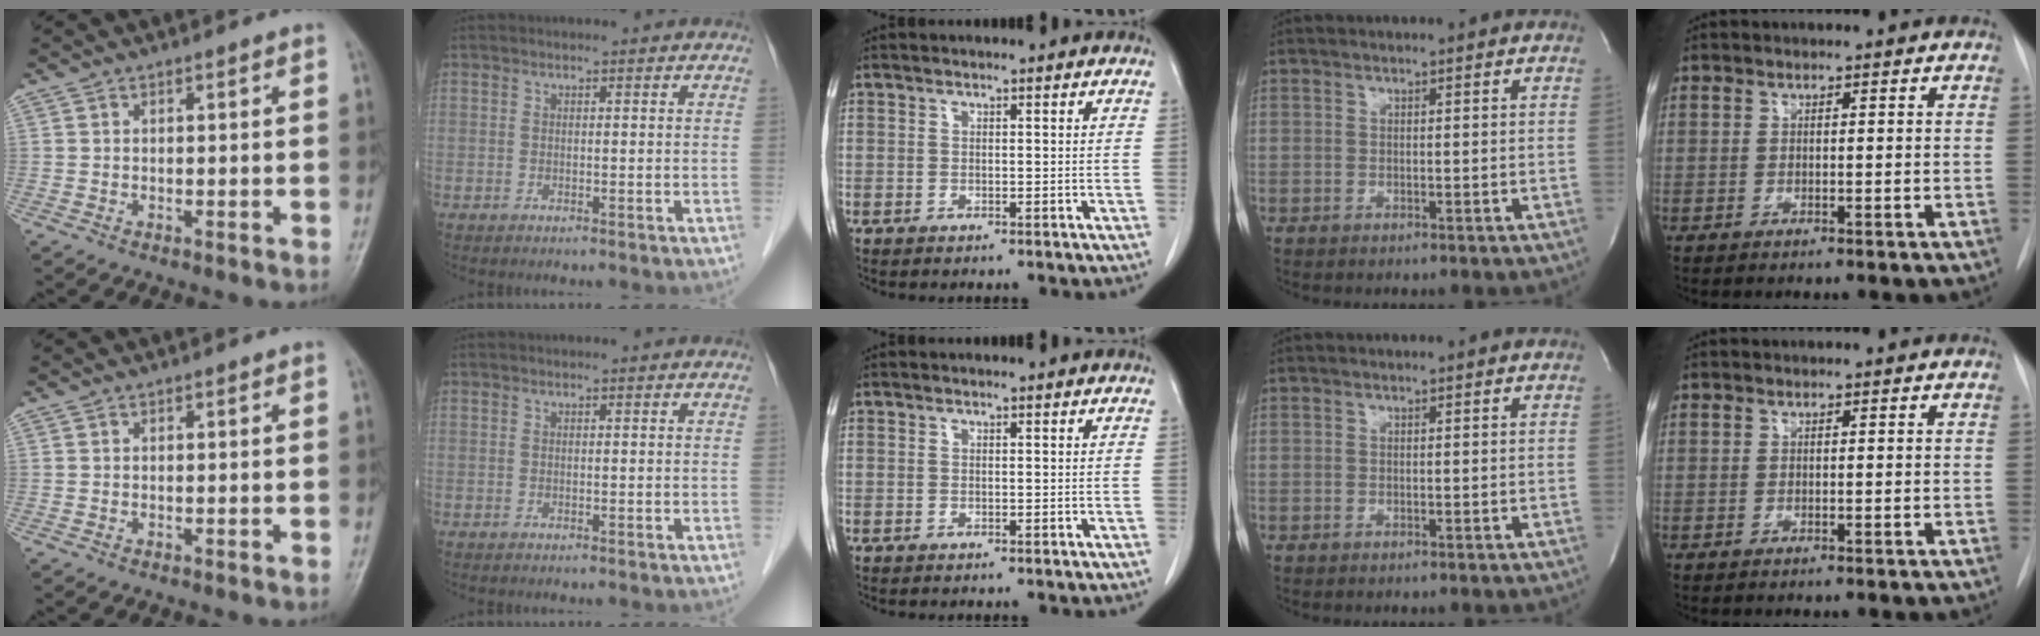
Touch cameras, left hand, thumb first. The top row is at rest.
{}